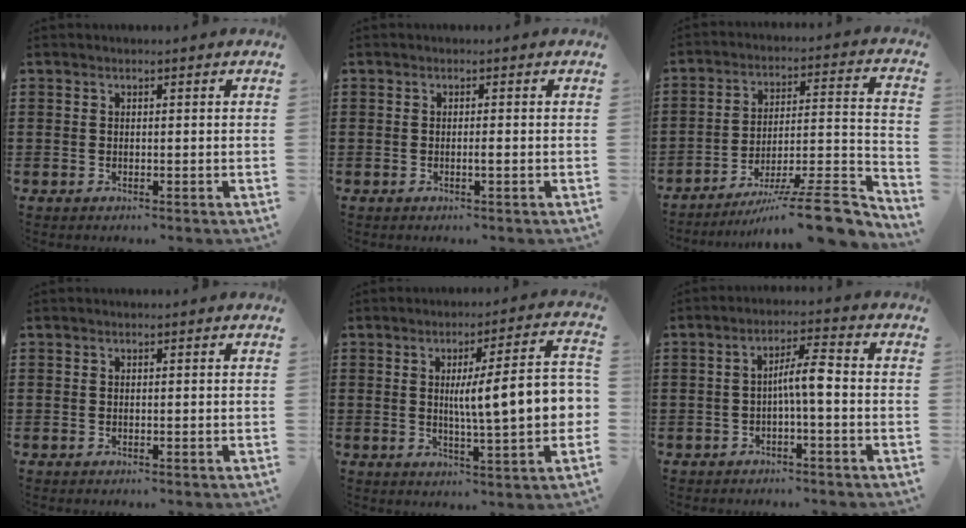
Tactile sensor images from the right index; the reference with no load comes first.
{"total": 0.9, "force": [-0.3, -0.1, 0.8], "torque": [-0.014, -0.004, -0.006]}
{"total": 12.5, "force": [-9.4, 1.8, 8.0], "torque": [-0.099, 0.026, -0.166]}
{"total": 0.0}
{"total": 10.8, "force": [0.5, 1.4, 10.7], "torque": [-0.165, -0.007, 0.000]}
{"total": 4.9, "force": [-1.0, 0.6, 4.8], "torque": [-0.089, 0.006, -0.022]}